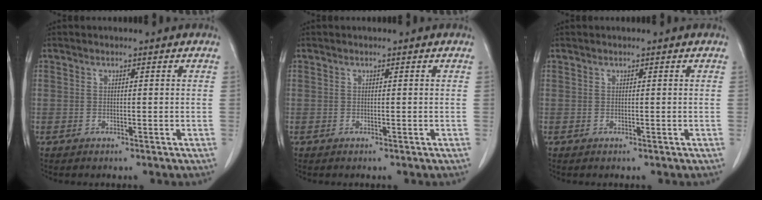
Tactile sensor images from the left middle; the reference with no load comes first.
{"total": 0.0}
{"total": 0.0}